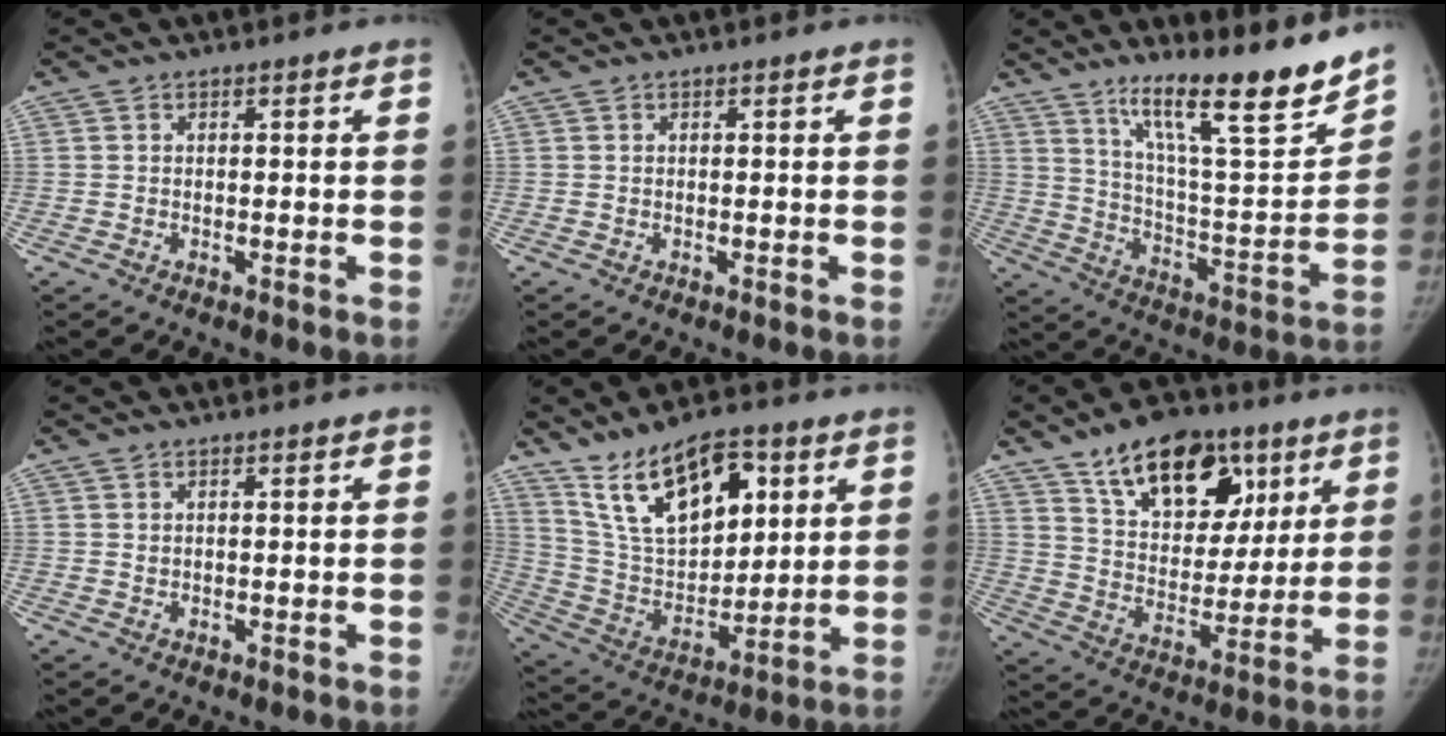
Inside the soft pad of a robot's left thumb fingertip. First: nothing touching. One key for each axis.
{"total": 0.0}
{"total": 21.3, "fx": 16.0, "fy": 3.0, "fz": 13.7, "tx": -0.181, "ty": -0.097, "tz": 0.267}
{"total": 0.7, "fx": 0.5, "fy": 0.4, "fz": 0.2, "tx": 0.001, "ty": -0.004, "tz": 0.009}
{"total": 18.5, "fx": 9.7, "fy": 9.5, "fz": 12.6, "tx": -0.169, "ty": -0.039, "tz": 0.190}
{"total": 20.5, "fx": 11.6, "fy": 11.9, "fz": 12.0, "tx": -0.141, "ty": -0.039, "tz": 0.192}